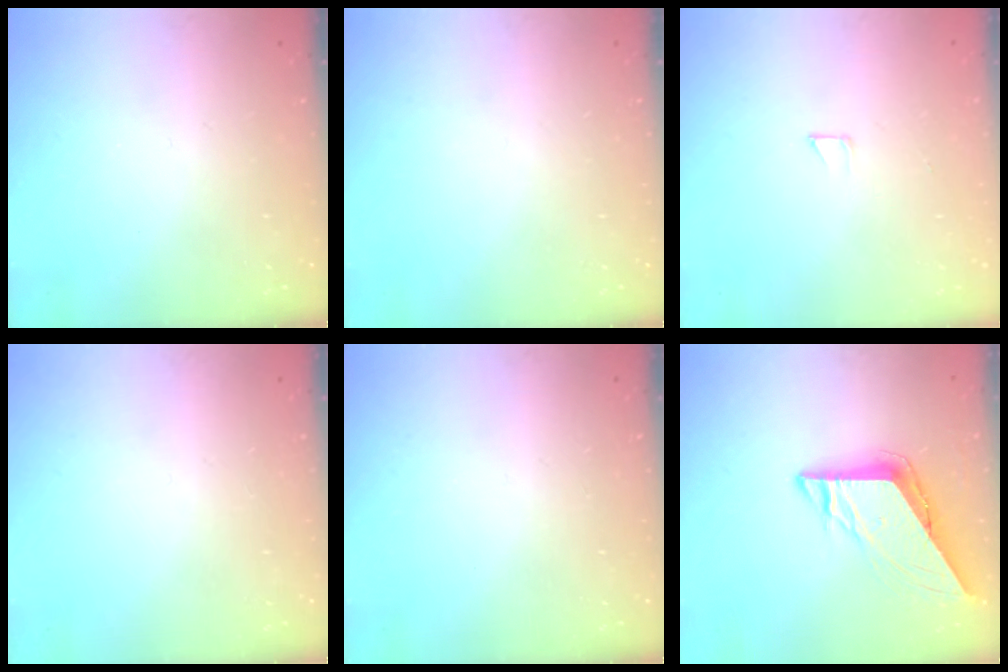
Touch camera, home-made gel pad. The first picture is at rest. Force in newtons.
{"total": 0.0}
{"total": 1.7, "press": 1.7, "slide": 0.1}
{"total": 0.0}
{"total": 0.0}
{"total": 8.3, "press": 8.3, "slide": 0.8}